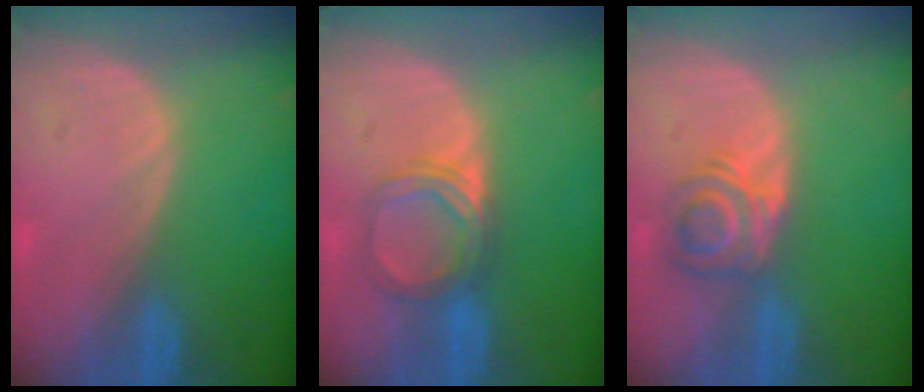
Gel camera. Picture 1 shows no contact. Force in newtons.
{"total": 5.3, "press": 5.0, "slide": 1.8}
{"total": 5.8, "press": 4.9, "slide": 3.0}